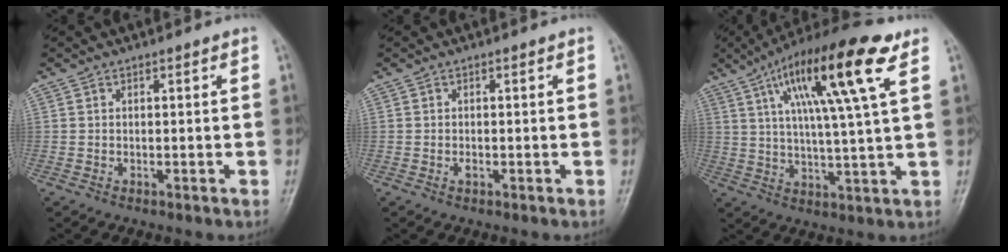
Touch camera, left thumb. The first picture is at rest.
{"total": 0.6, "force": [-0.3, 0.4, 0.4], "torque": [-0.003, 0.000, -0.005]}
{"total": 18.3, "force": [7.8, 2.6, 16.3], "torque": [-0.275, -0.003, 0.125]}